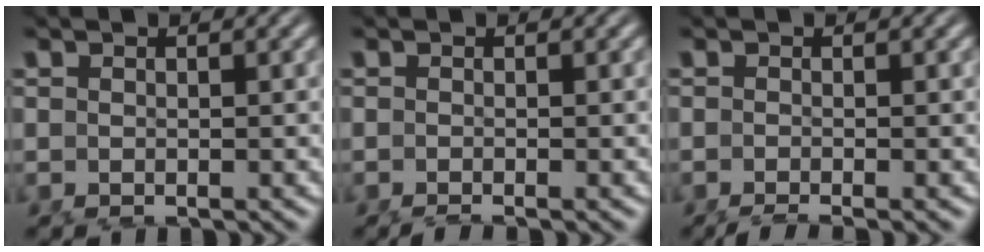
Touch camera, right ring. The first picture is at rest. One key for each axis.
{"total": 2.1, "fx": -1.9, "fy": 0.0, "fz": 0.9, "tx": -0.005, "ty": -0.007, "tz": -0.025}
{"total": 4.0, "fx": -3.5, "fy": 0.6, "fz": 1.8, "tx": -0.019, "ty": -0.011, "tz": -0.047}